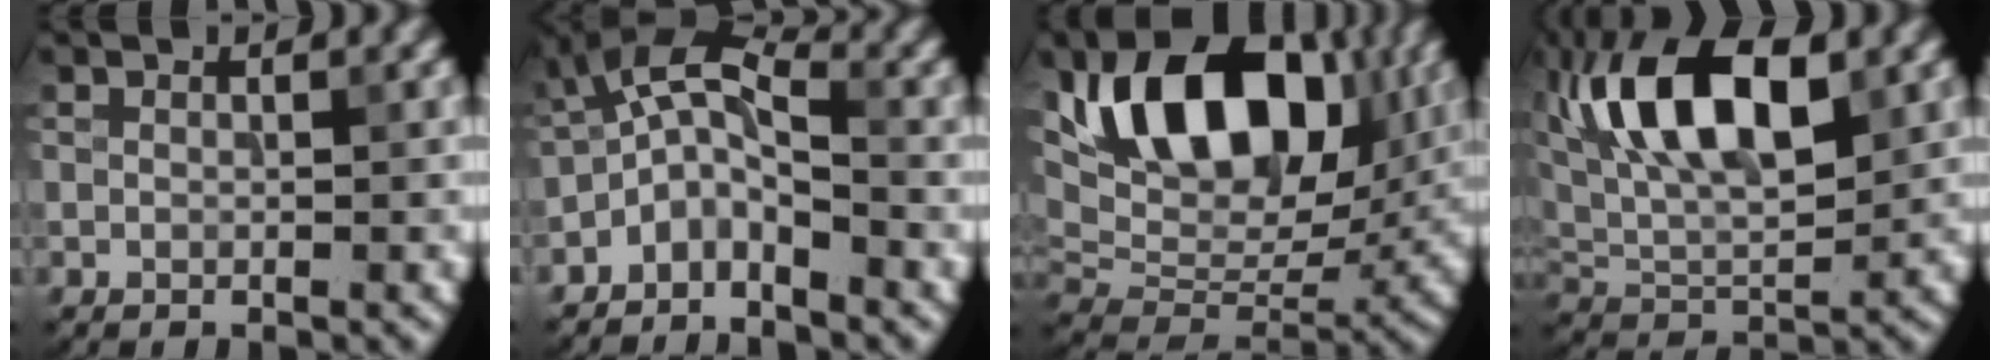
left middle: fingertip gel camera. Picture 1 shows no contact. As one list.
[{"total": 4.5, "force": [-2.3, 2.0, 3.2], "torque": [-0.059, 0.010, -0.053]}, {"total": 13.5, "force": [4.7, 8.1, 9.8], "torque": [-0.148, 0.005, 0.078]}, {"total": 10.6, "force": [4.0, 5.0, 8.4], "torque": [-0.153, 0.011, 0.067]}]